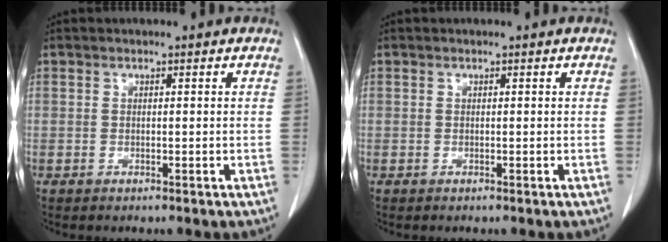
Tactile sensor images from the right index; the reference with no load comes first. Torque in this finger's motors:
{"motor_torque": [0.00, 0.00, 0.00, 0.00]}